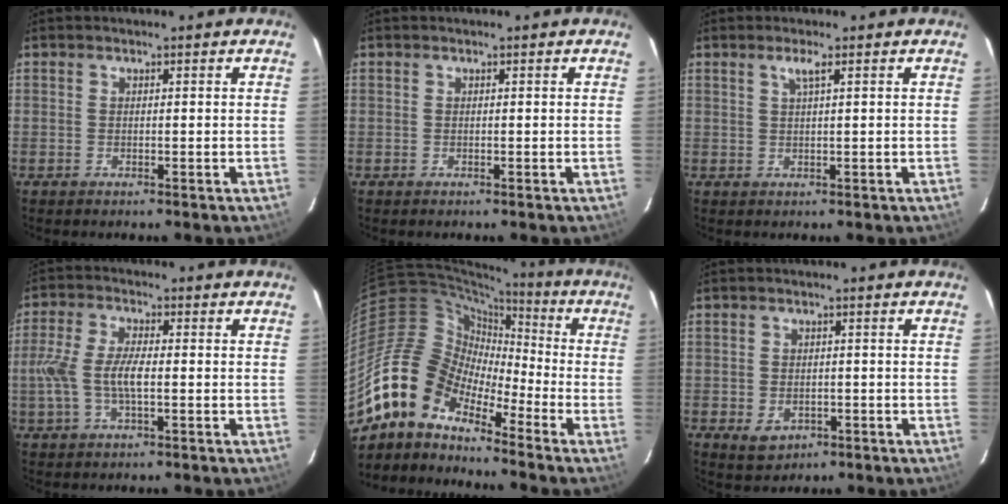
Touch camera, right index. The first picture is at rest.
{"total": 0.0}
{"total": 1.7, "force": [0.9, -0.3, 1.4], "torque": [-0.028, 0.001, 0.018]}
{"total": 8.2, "force": [-1.1, 3.0, 7.5], "torque": [-0.160, 0.004, -0.022]}
{"total": 14.7, "force": [-11.2, 7.4, 6.0], "torque": [-0.109, 0.014, -0.228]}
{"total": 4.5, "force": [-1.7, 3.6, 2.2], "torque": [-0.049, -0.003, -0.015]}